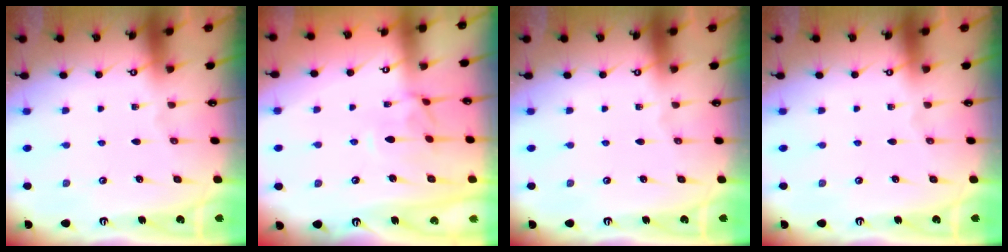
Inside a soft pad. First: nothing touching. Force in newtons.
{"total": 1.4, "press": 1.3, "slide": 0.6}
{"total": 0.0}
{"total": 0.0}